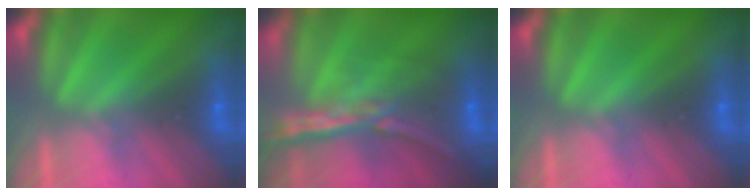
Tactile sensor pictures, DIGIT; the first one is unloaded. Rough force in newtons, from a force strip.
{"total": 7.2}
{"total": 0.0}